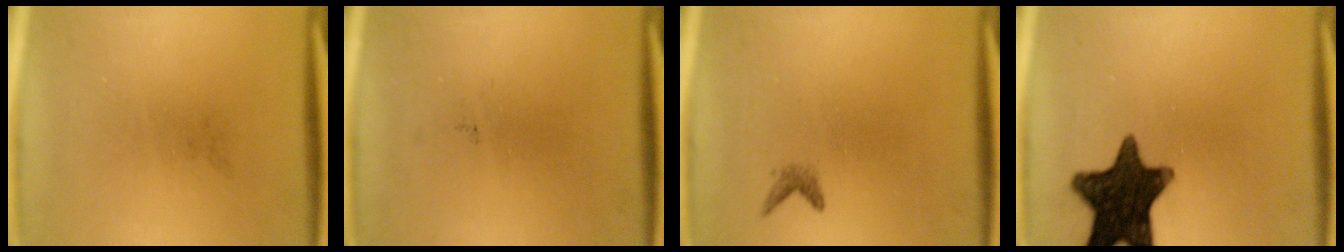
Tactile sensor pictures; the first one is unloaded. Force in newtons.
{"total": 0.0}
{"total": 0.9}
{"total": 15.3}